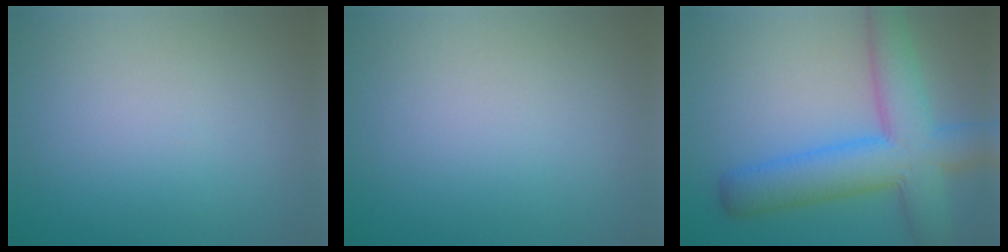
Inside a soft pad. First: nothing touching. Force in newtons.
{"total": 0.0}
{"total": 9.0, "press": 9.0, "slide": 0.3}